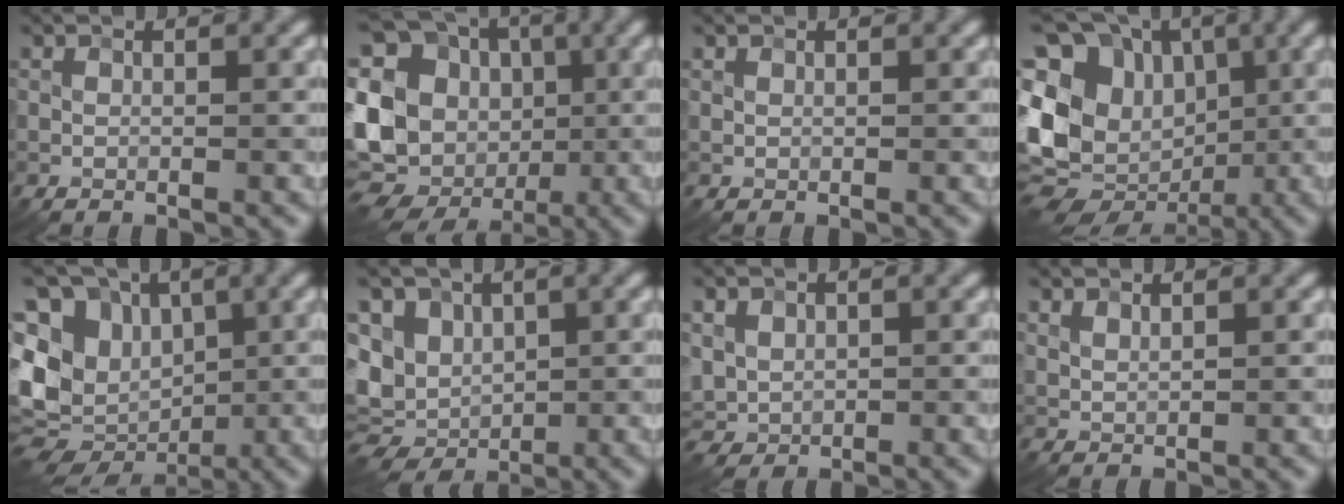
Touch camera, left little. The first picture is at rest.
{"total": 15.0, "force": [-3.1, 12.6, 7.4], "torque": [-0.145, 0.005, -0.061]}
{"total": 0.0}
{"total": 15.3, "force": [-1.2, 12.8, 8.2], "torque": [-0.161, 0.015, -0.041]}
{"total": 12.5, "force": [-0.3, 10.4, 7.0], "torque": [-0.136, 0.012, -0.012]}
{"total": 6.2, "force": [-0.1, 5.1, 3.6], "torque": [-0.049, 0.002, 0.003]}
{"total": 3.0, "force": [0.6, 2.4, 1.7], "torque": [-0.042, 0.000, 0.019]}
{"total": 1.4, "force": [1.4, 0.2, 0.3], "torque": [-0.015, 0.001, 0.031]}